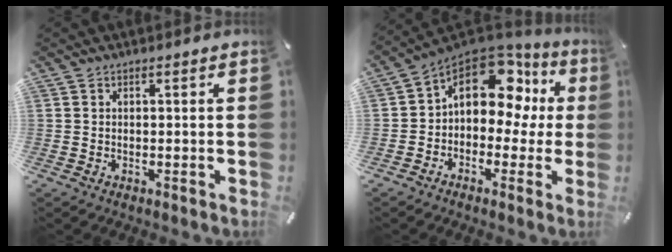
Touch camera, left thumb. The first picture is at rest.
{"total": 14.7, "force": [5.1, 10.0, 9.6], "torque": [-0.133, -0.027, 0.085]}